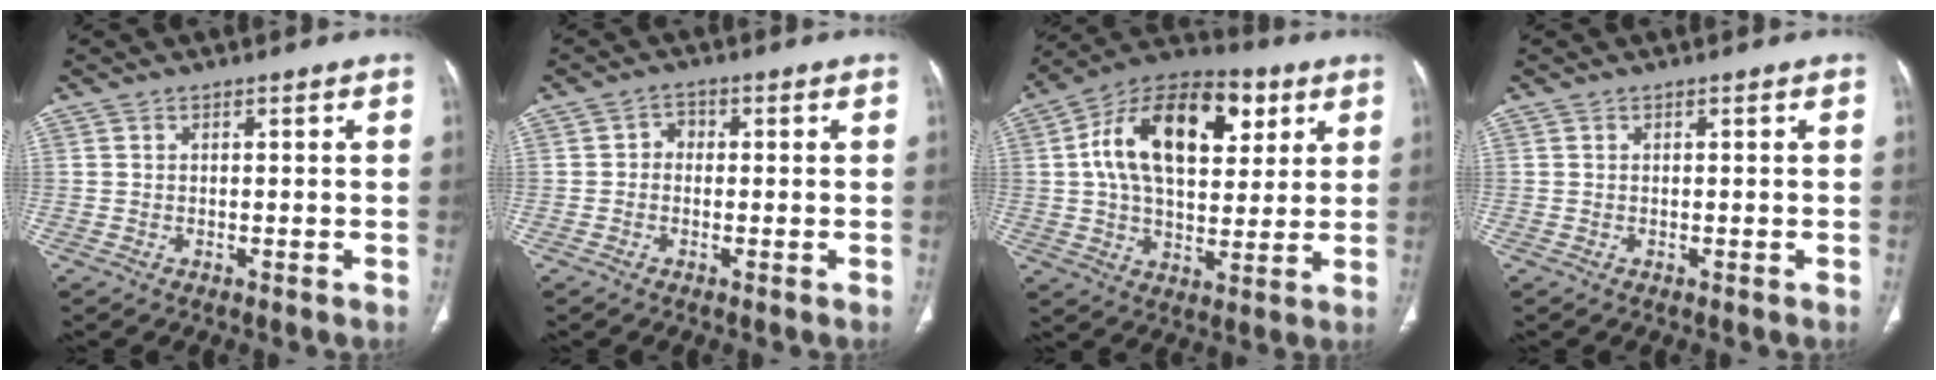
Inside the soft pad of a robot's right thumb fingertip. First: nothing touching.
{"total": 2.1, "force": [-0.3, 1.8, 1.1], "torque": [-0.003, 0.007, -0.014]}
{"total": 21.7, "force": [6.3, 12.6, 16.5], "torque": [-0.244, 0.005, 0.093]}
{"total": 0.0}